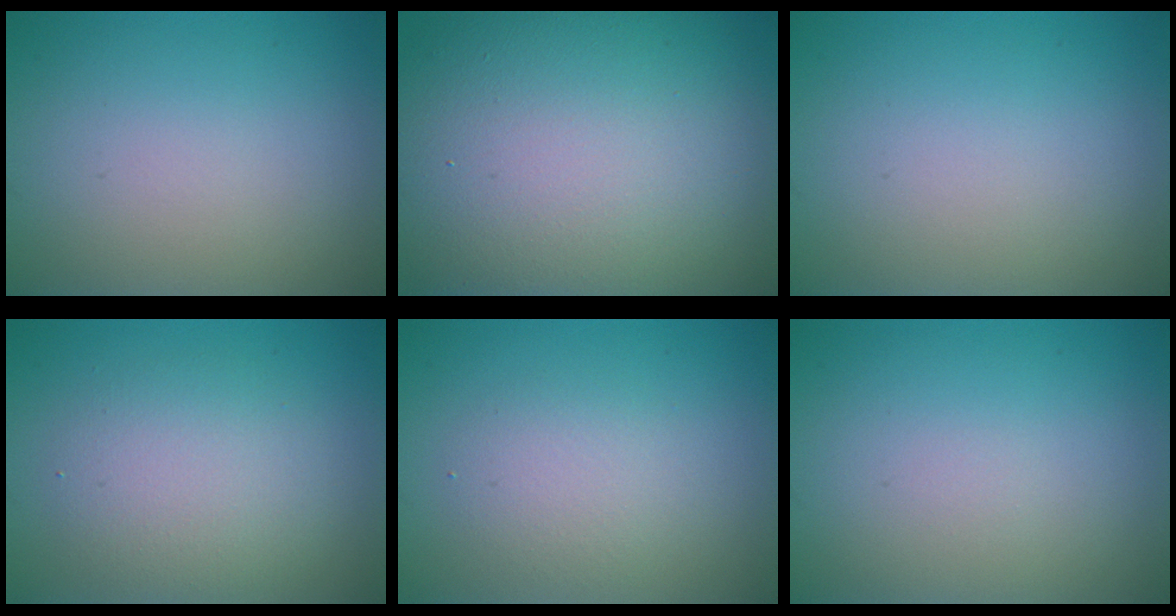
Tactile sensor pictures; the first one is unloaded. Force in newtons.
{"total": 18.0, "press": 17.9, "slide": 1.8}
{"total": 0.0}
{"total": 4.0, "press": 4.0, "slide": 0.5}
{"total": 2.3, "press": 2.3, "slide": 0.0}
{"total": 0.0}